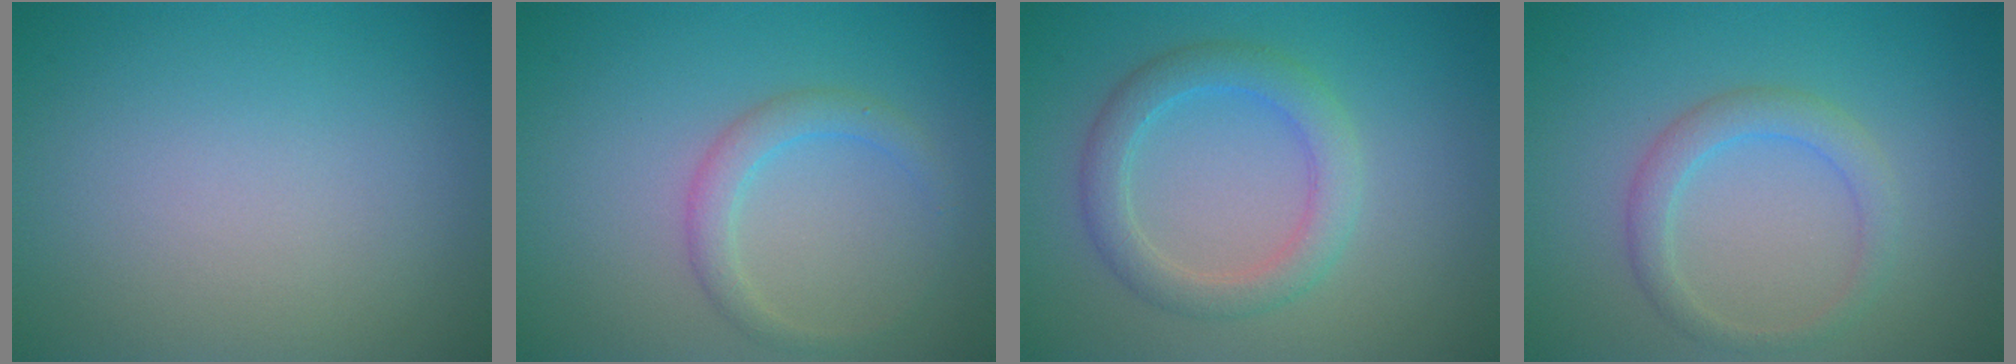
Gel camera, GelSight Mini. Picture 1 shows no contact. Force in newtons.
{"total": 2.1, "press": 2.1, "slide": 0.1}
{"total": 3.4, "press": 3.4, "slide": 0.0}
{"total": 2.5, "press": 2.5, "slide": 0.1}